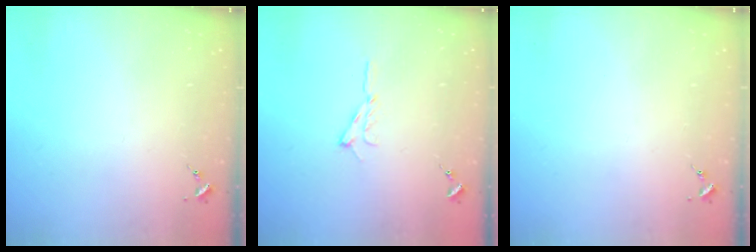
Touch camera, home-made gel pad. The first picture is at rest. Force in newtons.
{"total": 6.5, "press": 6.5, "slide": 0.8}
{"total": 0.0}